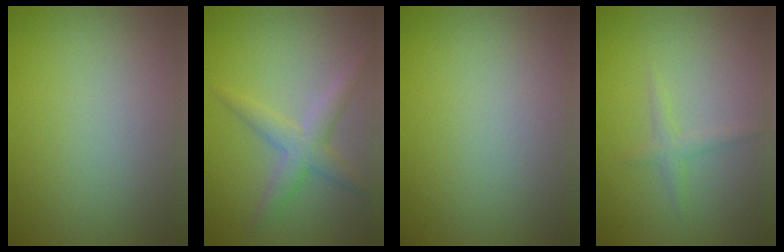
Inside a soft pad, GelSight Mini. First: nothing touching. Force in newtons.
{"total": 3.1, "press": 3.1, "slide": 0.1}
{"total": 0.0}
{"total": 1.2, "press": 1.2, "slide": 0.1}